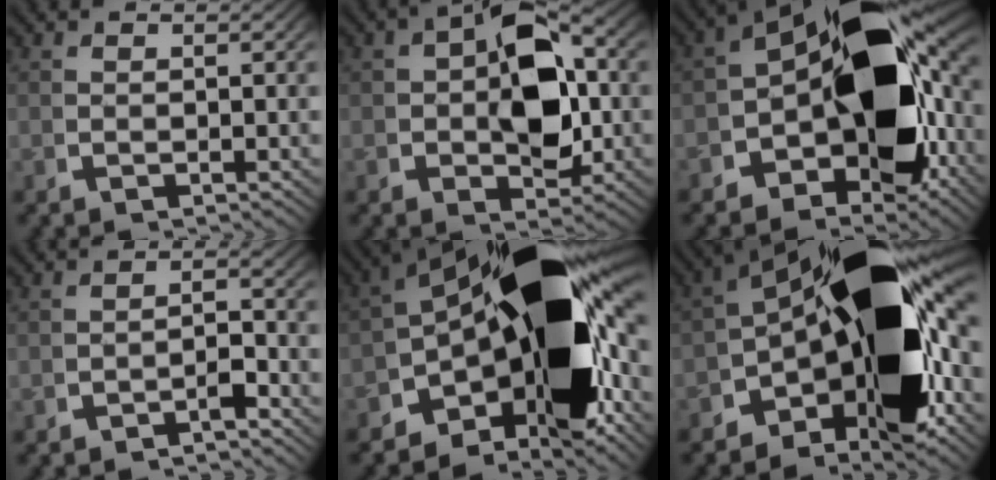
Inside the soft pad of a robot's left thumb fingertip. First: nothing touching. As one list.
[{"total": 9.3, "force": [0.1, 5.9, 7.2], "torque": [-0.113, -0.020, 0.010]}, {"total": 19.4, "force": [-1.2, 11.6, 15.5], "torque": [-0.219, -0.027, -0.018]}, {"total": 1.8, "force": [-1.5, 0.3, 1.0], "torque": [-0.006, -0.004, -0.024]}, {"total": 26.1, "force": [-1.6, 13.9, 22.0], "torque": [-0.313, -0.036, -0.014]}, {"total": 23.2, "force": [-1.5, 12.4, 19.6], "torque": [-0.265, -0.017, -0.024]}]